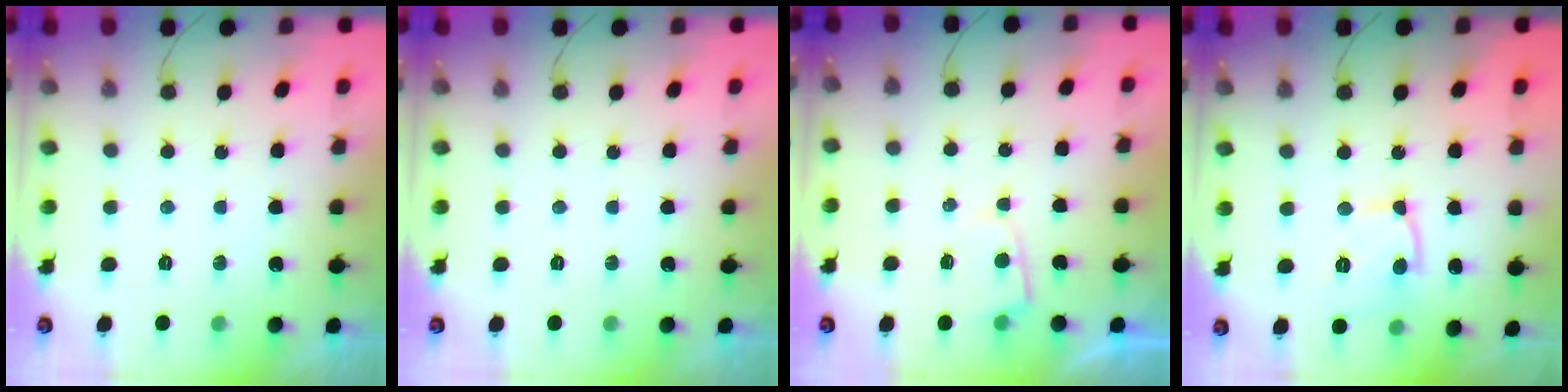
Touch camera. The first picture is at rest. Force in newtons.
{"total": 0.0}
{"total": 2.6, "press": 2.6, "slide": 0.2}
{"total": 10.4, "press": 10.3, "slide": 1.3}